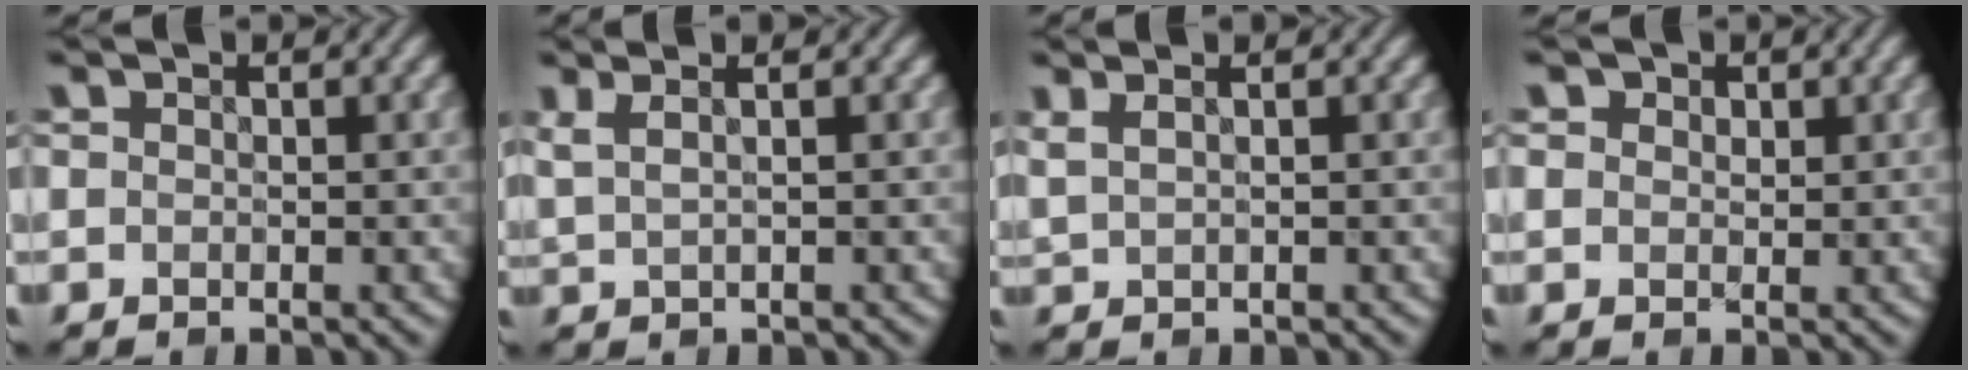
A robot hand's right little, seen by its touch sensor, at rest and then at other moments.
{"total": 3.5, "force": [2.1, 1.4, 2.3], "torque": [-0.030, 0.021, 0.015]}
{"total": 2.6, "force": [1.7, 1.0, 1.6], "torque": [-0.021, 0.012, 0.014]}
{"total": 1.5, "force": [0.8, 1.1, 0.5], "torque": [-0.005, 0.007, 0.000]}